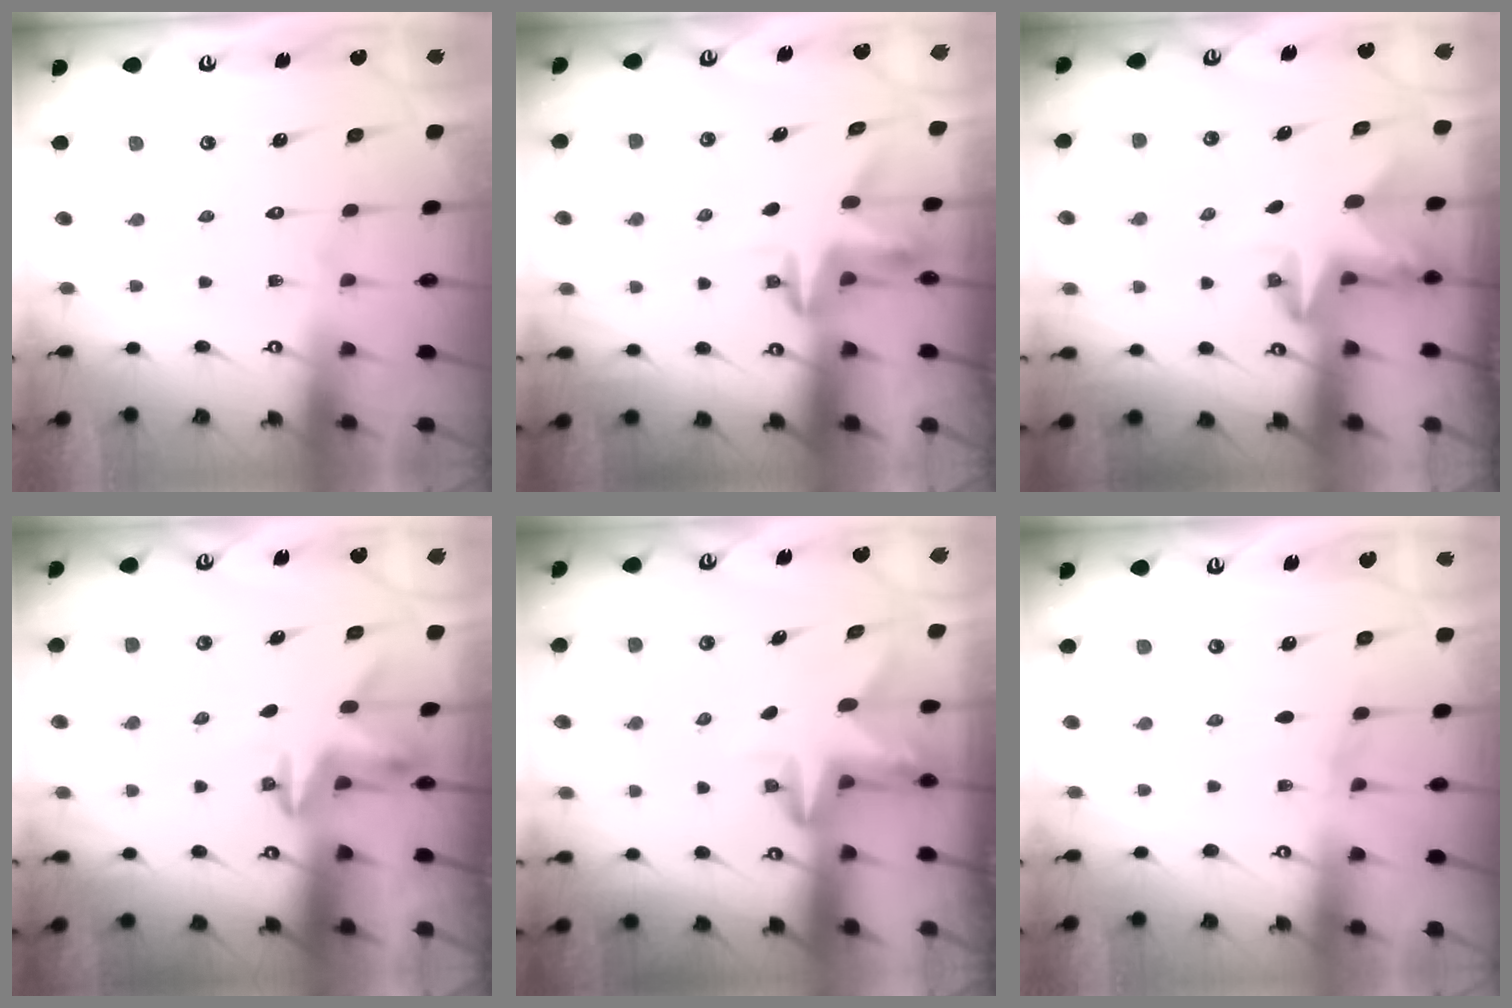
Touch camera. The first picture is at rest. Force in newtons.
{"total": 3.4, "press": 3.4, "slide": 0.2}
{"total": 2.8, "press": 2.8, "slide": 0.2}
{"total": 3.1, "press": 3.1, "slide": 0.2}
{"total": 3.1, "press": 3.1, "slide": 0.4}
{"total": 2.2, "press": 2.2, "slide": 0.3}